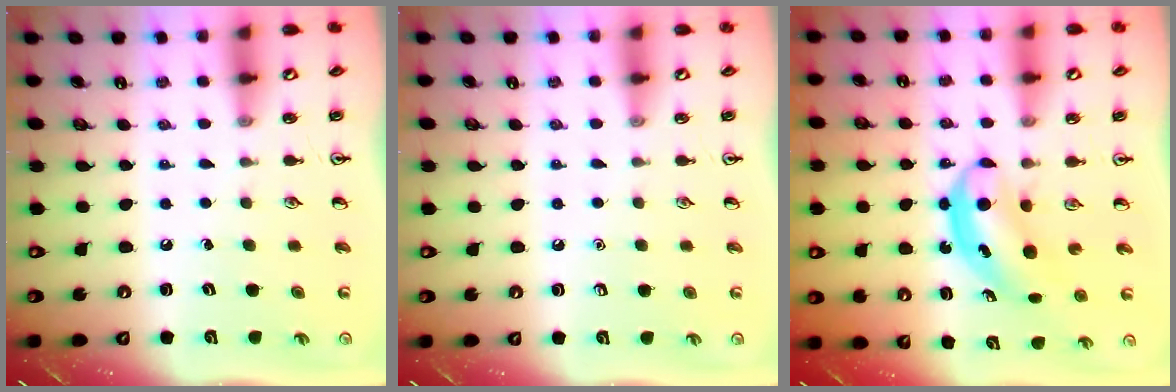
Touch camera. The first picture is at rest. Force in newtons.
{"total": 0.0}
{"total": 5.9, "press": 5.8, "slide": 1.2}